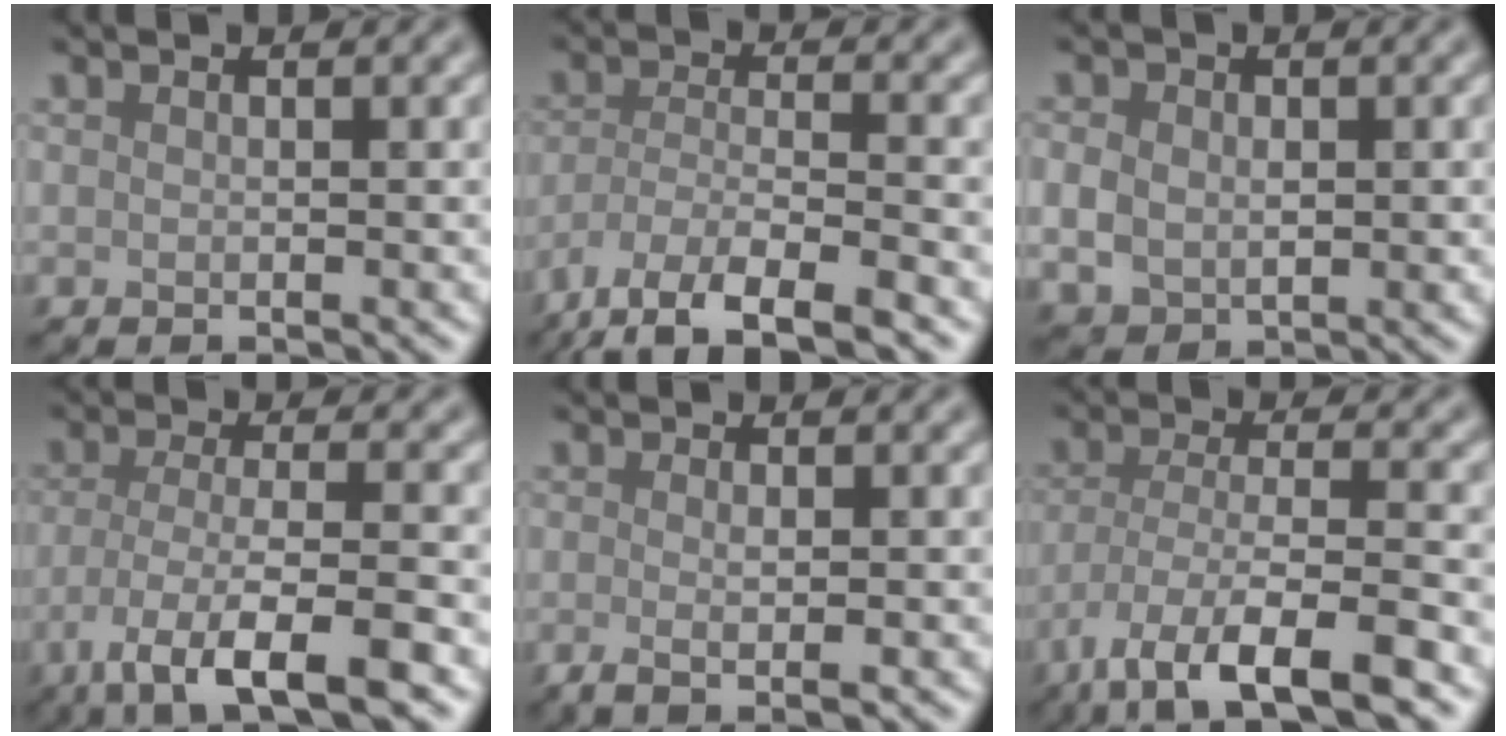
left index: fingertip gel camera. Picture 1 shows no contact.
{"total": 7.6, "force": [-5.5, 2.0, 4.8], "torque": [-0.086, -0.010, -0.103]}
{"total": 3.1, "force": [0.1, 2.5, 1.8], "torque": [-0.038, -0.006, 0.002]}
{"total": 7.2, "force": [-3.7, 1.4, 5.9], "torque": [-0.101, -0.011, -0.070]}
{"total": 2.1, "force": [-0.3, 0.4, 2.0], "torque": [-0.036, -0.006, -0.007]}
{"total": 8.6, "force": [-5.1, 2.3, 6.5], "torque": [-0.116, -0.009, -0.093]}